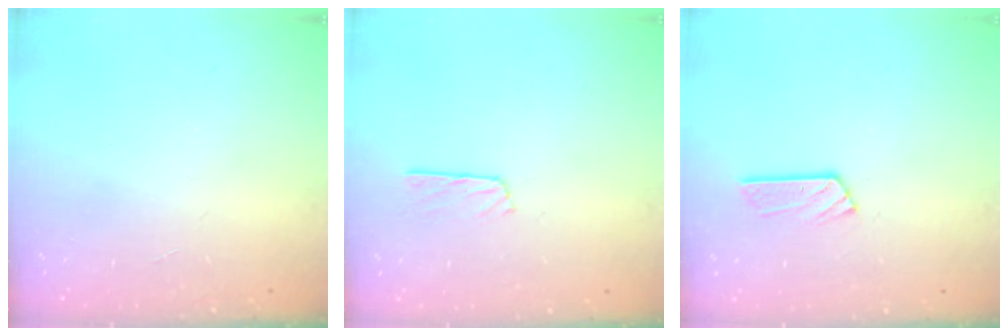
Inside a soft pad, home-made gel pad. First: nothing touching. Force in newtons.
{"total": 3.2, "press": 3.2, "slide": 0.4}
{"total": 3.9, "press": 3.9, "slide": 0.3}